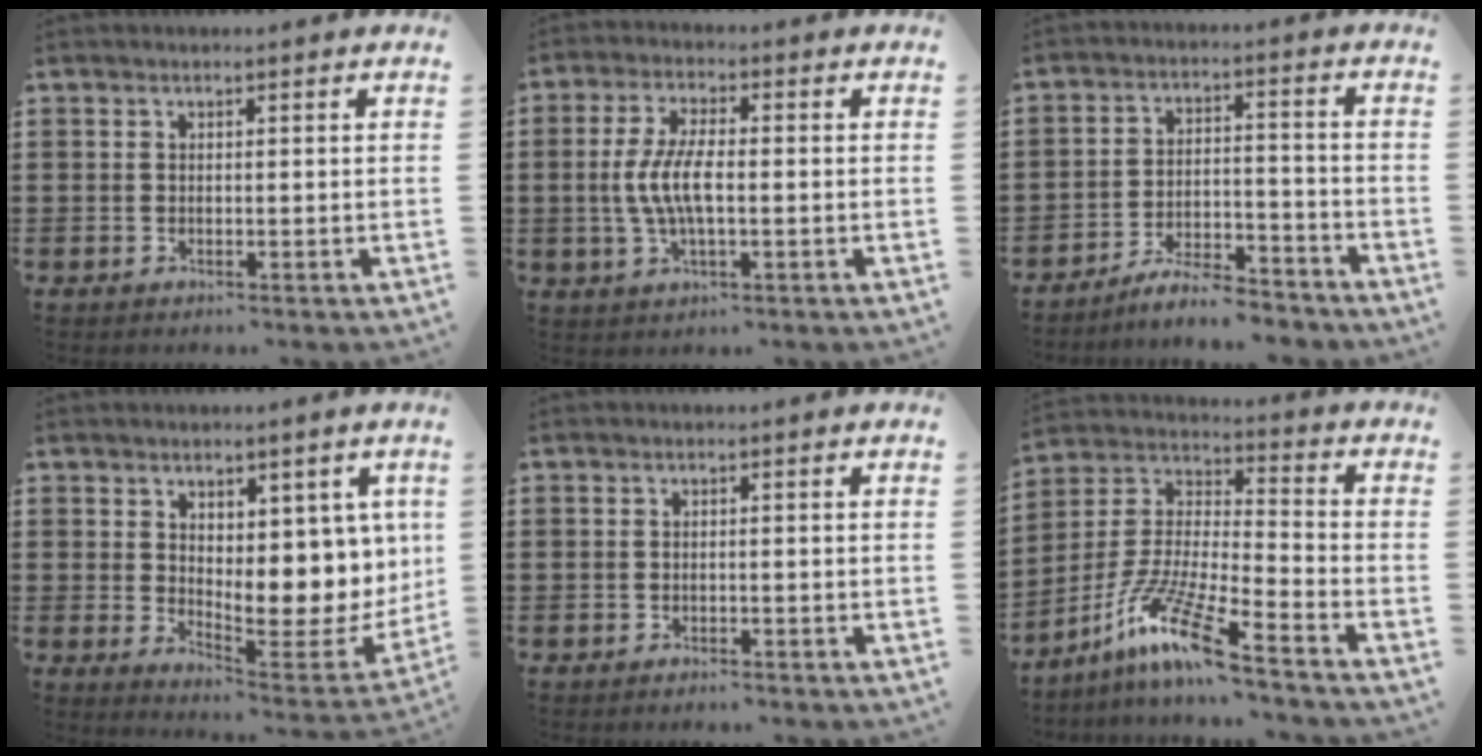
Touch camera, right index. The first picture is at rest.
{"total": 6.5, "force": [-0.8, 2.3, 6.0], "torque": [-0.142, -0.006, -0.025]}
{"total": 6.4, "force": [-6.0, 0.5, 2.2], "torque": [-0.047, 0.003, -0.116]}
{"total": 6.5, "force": [3.4, 3.5, 4.3], "torque": [-0.060, -0.042, 0.062]}
{"total": 0.7, "force": [-0.7, 0.0, 0.2], "torque": [-0.005, -0.002, -0.014]}
{"total": 11.8, "force": [-8.7, 0.4, 8.0], "torque": [-0.182, -0.013, -0.179]}